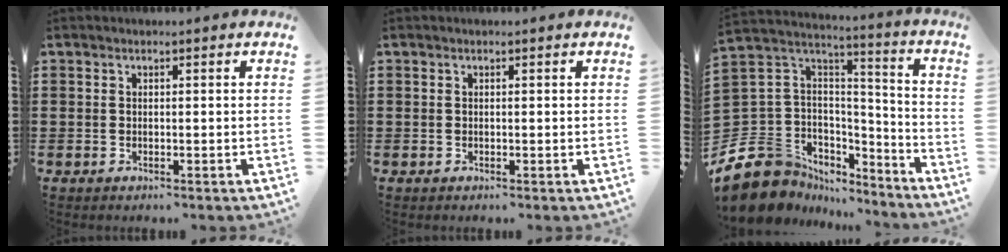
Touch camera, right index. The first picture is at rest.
{"total": 0.0}
{"total": 10.3, "force": [-6.5, 7.7, 2.0], "torque": [-0.094, 0.001, -0.126]}